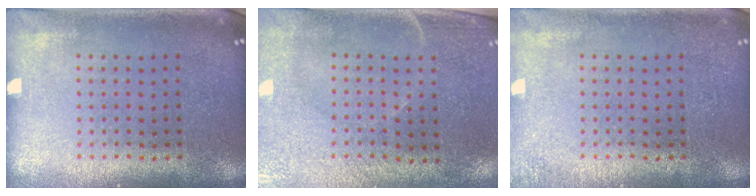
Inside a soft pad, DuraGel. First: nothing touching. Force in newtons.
{"total": 2.9, "press": 2.5, "slide": 1.4}
{"total": 1.2, "press": 1.1, "slide": 0.2}